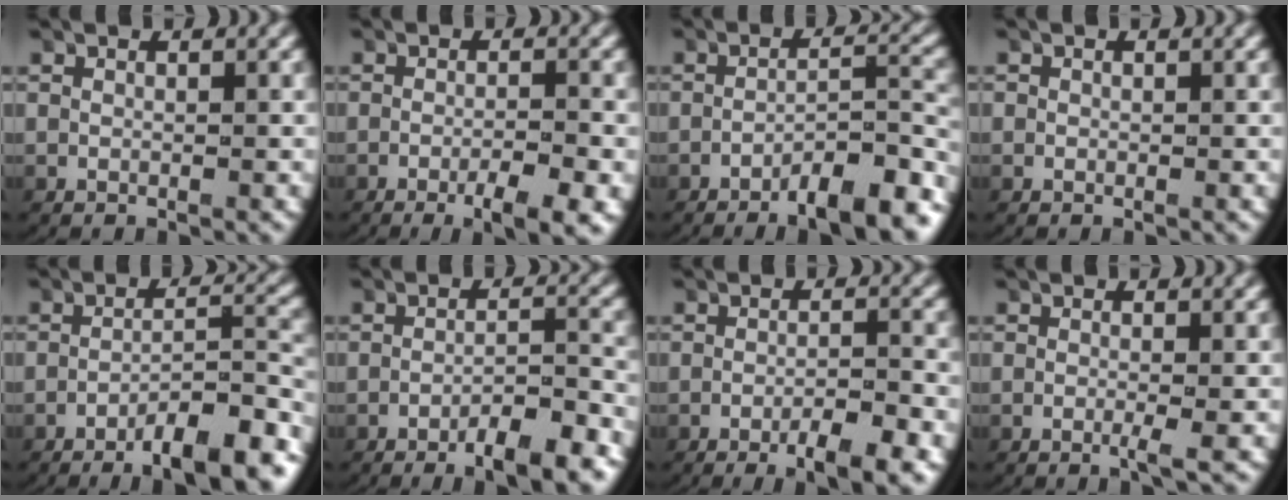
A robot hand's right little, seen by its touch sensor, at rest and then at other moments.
{"total": 4.4, "force": [-2.6, 0.9, 3.4], "torque": [-0.042, -0.001, -0.045]}
{"total": 7.0, "force": [-5.6, 1.6, 3.7], "torque": [-0.034, 0.002, -0.088]}
{"total": 0.6, "force": [-0.2, 0.5, -0.1], "torque": [-0.004, -0.007, 0.000]}
{"total": 7.7, "force": [-6.1, 1.8, 4.3], "torque": [-0.047, 0.000, -0.093]}
{"total": 4.8, "force": [-3.5, 1.1, 3.0], "torque": [-0.030, 0.005, -0.067]}
{"total": 4.1, "force": [-2.6, 0.9, 3.0], "torque": [-0.038, 0.002, -0.050]}
{"total": 1.3, "force": [-0.4, 0.0, 1.3], "torque": [-0.019, 0.001, -0.014]}